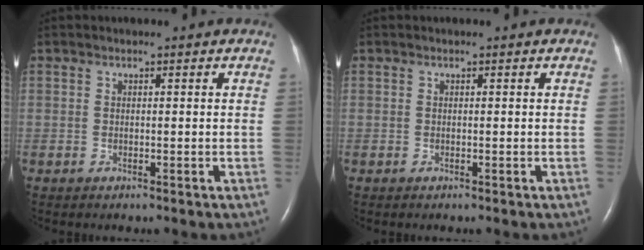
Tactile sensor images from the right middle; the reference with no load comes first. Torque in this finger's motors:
{"motor_torque": [0.07, -0.02, 0.02, 0.01]}